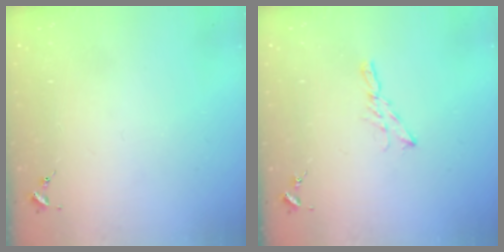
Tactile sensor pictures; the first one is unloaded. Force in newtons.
{"total": 4.8, "press": 4.8, "slide": 0.5}